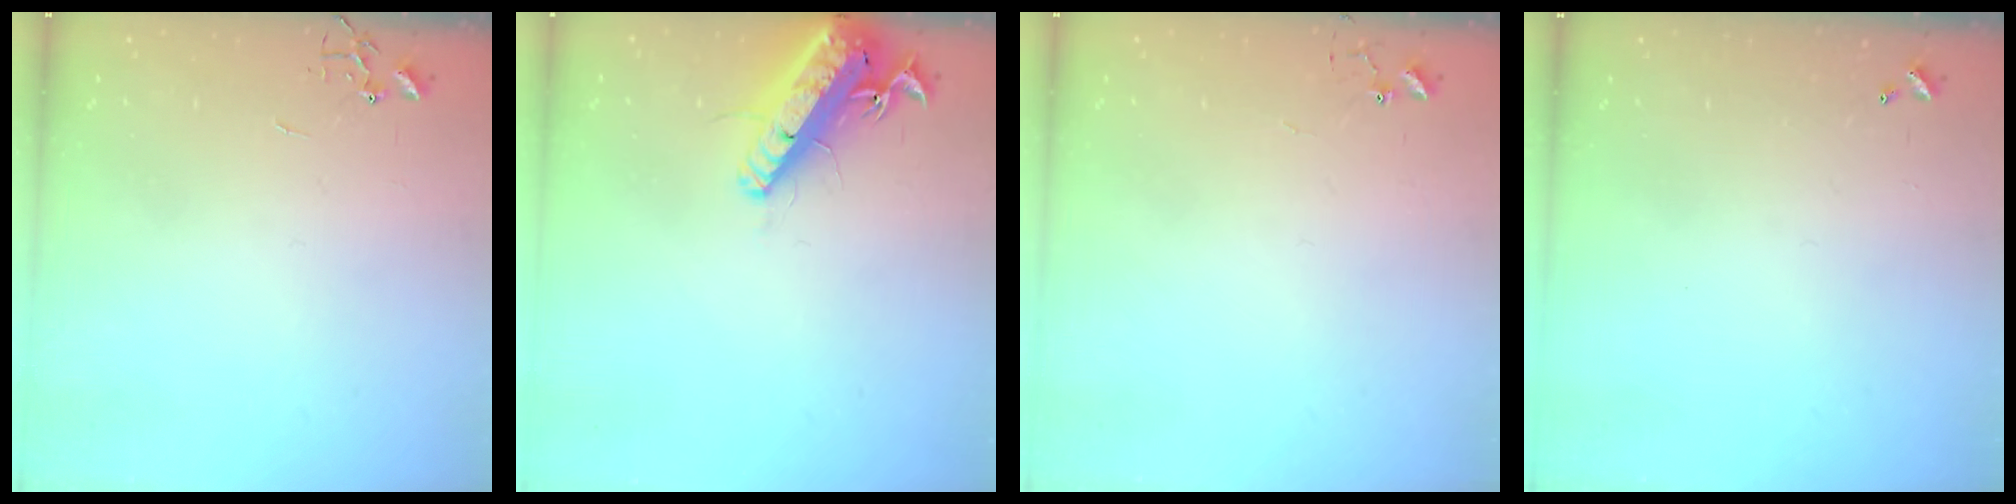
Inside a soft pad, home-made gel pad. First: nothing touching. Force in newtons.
{"total": 17.1, "press": 16.8, "slide": 3.4}
{"total": 5.2, "press": 5.2, "slide": 0.4}
{"total": 0.0}